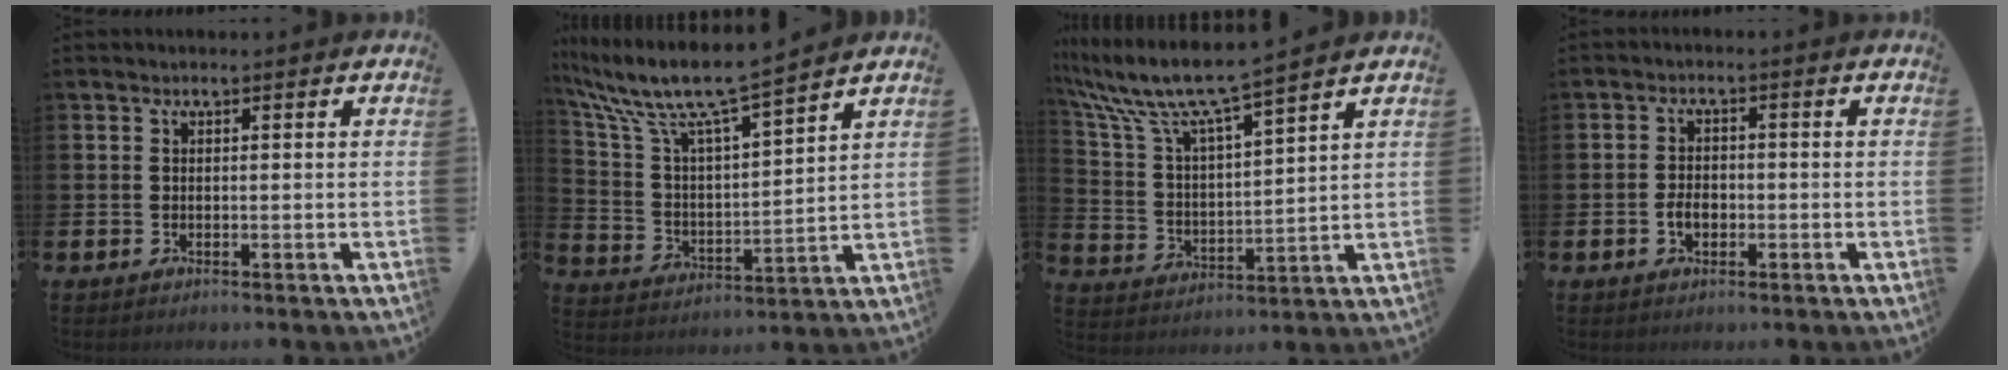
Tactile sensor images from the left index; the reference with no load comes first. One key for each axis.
{"total": 9.9, "fx": 8.7, "fy": 0.8, "fz": 4.5, "tx": -0.128, "ty": -0.055, "tz": 0.147}
{"total": 8.4, "fx": 7.6, "fy": 0.5, "fz": 3.6, "tx": -0.108, "ty": -0.048, "tz": 0.126}
{"total": 2.6, "fx": -0.8, "fy": 1.8, "fz": 1.7, "tx": -0.022, "ty": -0.001, "tz": -0.019}